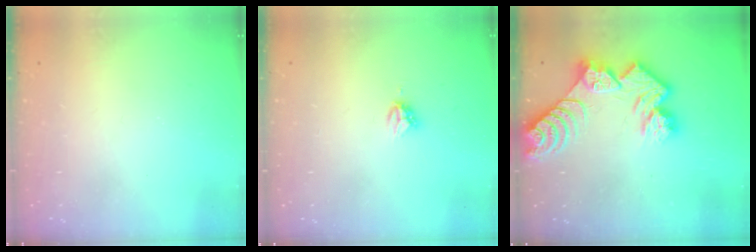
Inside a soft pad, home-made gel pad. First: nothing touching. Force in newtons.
{"total": 4.1, "press": 4.0, "slide": 0.5}
{"total": 11.7, "press": 11.7, "slide": 1.1}